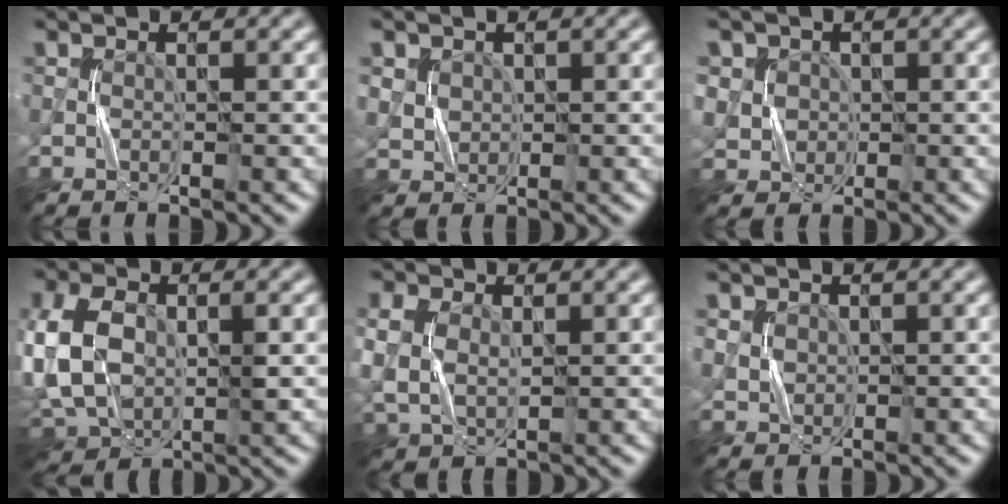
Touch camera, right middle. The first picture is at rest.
{"total": 1.7, "force": [0.7, 1.5, 0.1], "torque": [-0.006, 0.000, 0.018]}
{"total": 4.3, "force": [1.2, 4.0, 1.0], "torque": [-0.029, 0.019, 0.013]}
{"total": 9.4, "force": [-0.3, 6.5, 6.8], "torque": [-0.164, -0.004, -0.001]}
{"total": 3.6, "force": [0.8, 2.8, 2.2], "torque": [-0.065, 0.000, 0.031]}
{"total": 1.2, "force": [0.5, 1.1, 0.1], "torque": [0.000, 0.002, 0.012]}